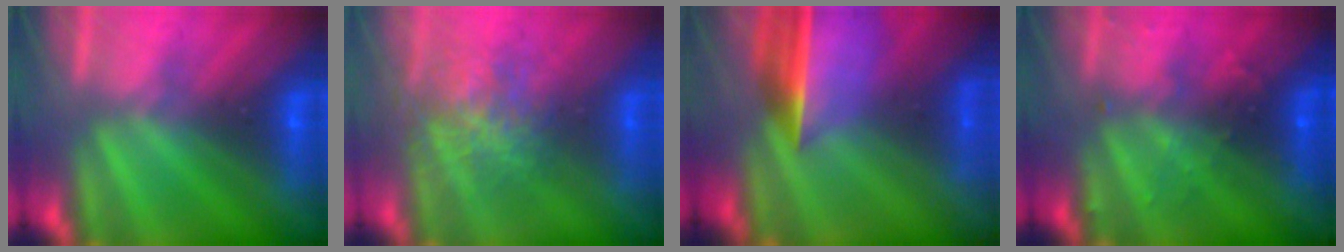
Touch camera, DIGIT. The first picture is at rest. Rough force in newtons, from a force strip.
{"total": 3.5}
{"total": 7.3}
{"total": 3.0}